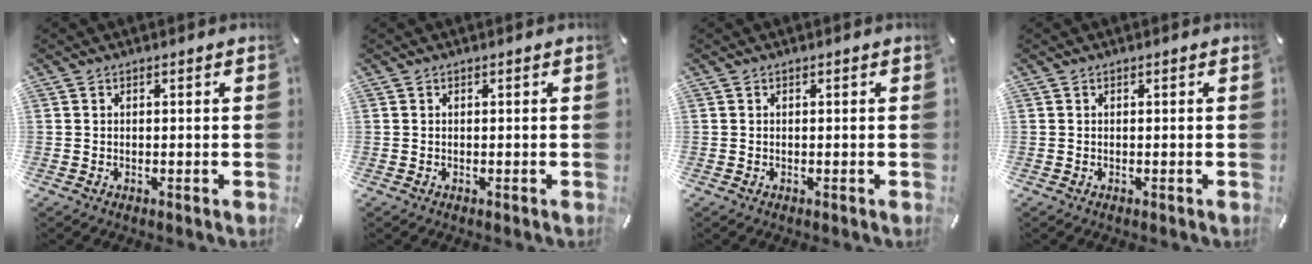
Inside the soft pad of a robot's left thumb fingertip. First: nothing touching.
{"total": 0.0}
{"total": 0.0}
{"total": 0.0}